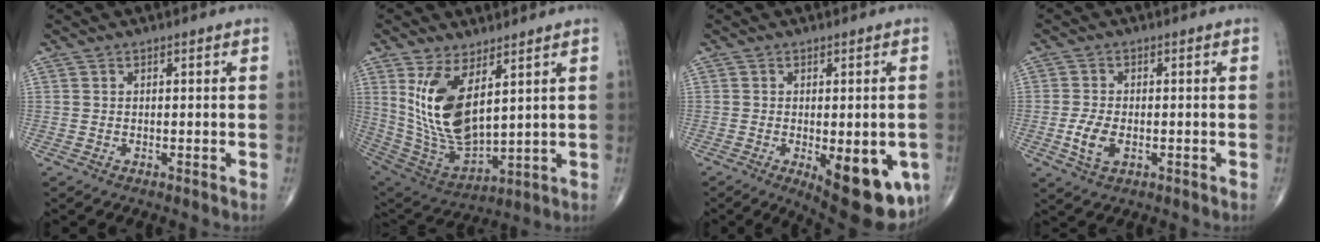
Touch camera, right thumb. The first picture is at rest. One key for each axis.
{"total": 15.6, "fx": 5.5, "fy": 7.2, "fz": 12.7, "tx": -0.237, "ty": -0.032, "tz": 0.131}
{"total": 14.8, "fx": -4.7, "fy": 5.8, "fz": 12.7, "tx": -0.121, "ty": -0.010, "tz": -0.045}
{"total": 4.9, "fx": -1.2, "fy": 2.7, "fz": 3.9, "tx": -0.081, "ty": -0.002, "tz": -0.021}